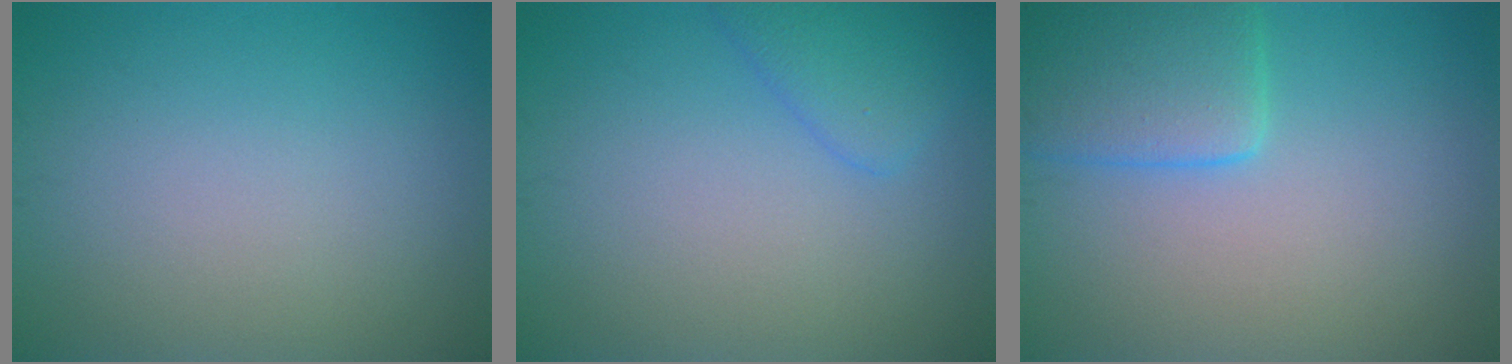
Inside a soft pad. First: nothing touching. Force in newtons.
{"total": 2.5, "press": 2.5, "slide": 0.2}
{"total": 4.7, "press": 4.7, "slide": 0.3}